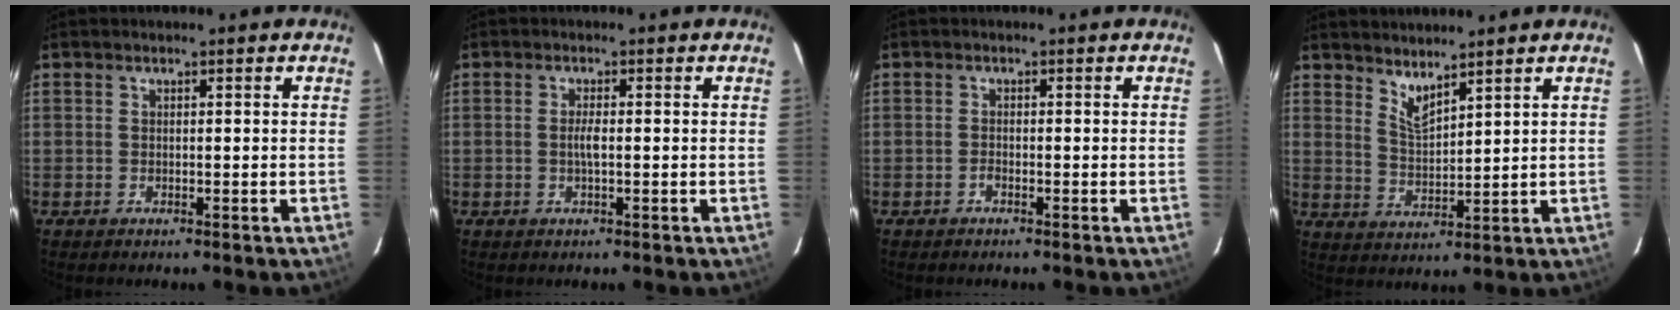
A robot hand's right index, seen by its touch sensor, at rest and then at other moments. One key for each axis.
{"total": 1.8, "fx": -0.2, "fy": 0.2, "fz": 1.8, "tx": -0.035, "ty": -0.001, "tz": -0.006}
{"total": 0.7, "fx": -0.6, "fy": 0.2, "fz": 0.3, "tx": -0.004, "ty": 0.002, "tz": -0.012}
{"total": 4.5, "fx": 3.9, "fy": 0.7, "fz": 2.2, "tx": -0.040, "ty": -0.010, "tz": 0.071}